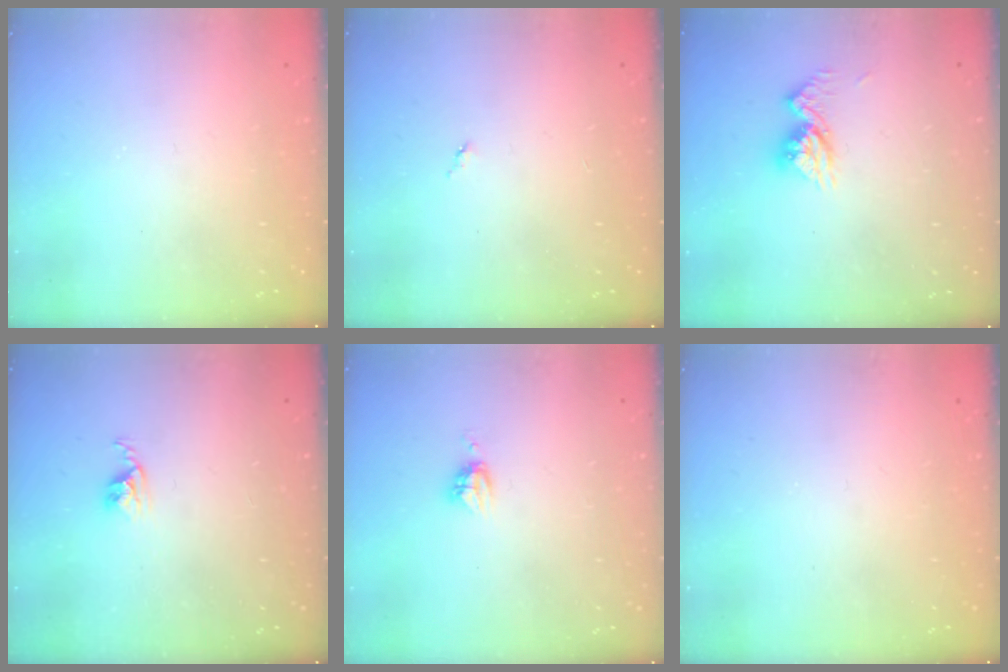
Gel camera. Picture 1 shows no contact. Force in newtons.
{"total": 3.0, "press": 3.0, "slide": 0.2}
{"total": 10.2, "press": 10.1, "slide": 1.0}
{"total": 2.8, "press": 2.7, "slide": 0.4}
{"total": 3.8, "press": 3.7, "slide": 0.4}
{"total": 0.0}